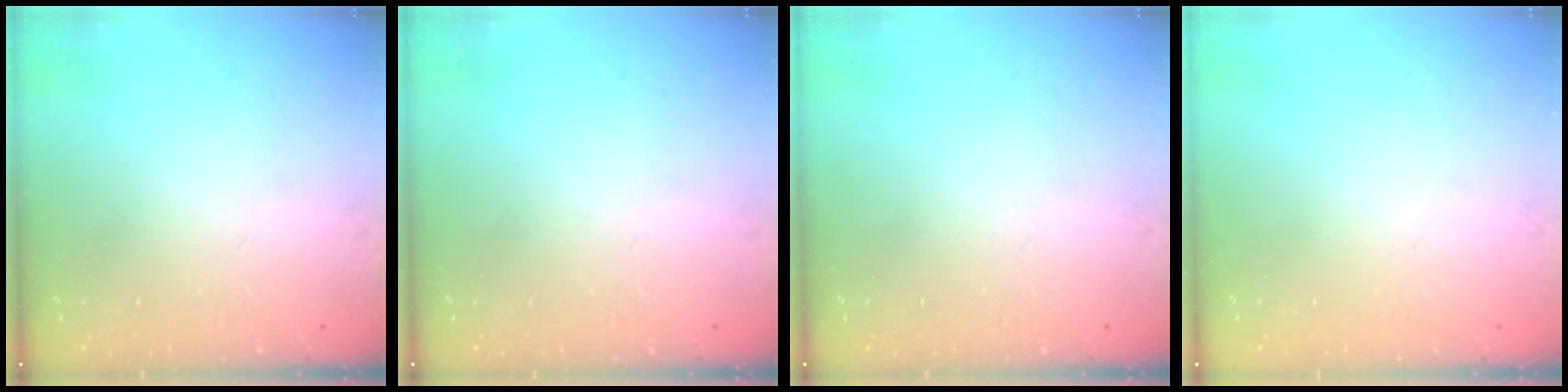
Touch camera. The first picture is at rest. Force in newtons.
{"total": 0.0}
{"total": 0.0}
{"total": 0.0}